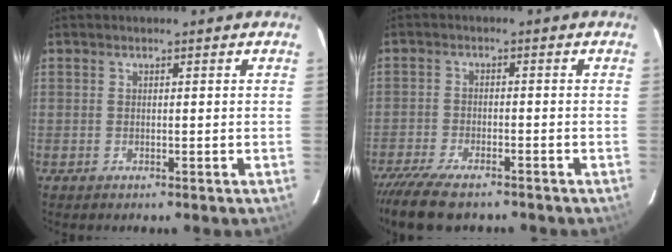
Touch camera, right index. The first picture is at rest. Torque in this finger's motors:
{"motor_torque": [1.16, -0.97, 0.47, 0.12]}